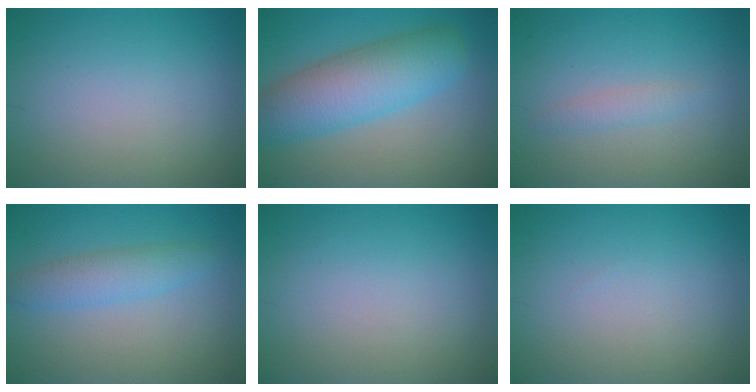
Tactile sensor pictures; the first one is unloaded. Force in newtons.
{"total": 7.5, "press": 7.5, "slide": 0.2}
{"total": 1.3, "press": 1.3, "slide": 0.0}
{"total": 3.0, "press": 3.0, "slide": 0.1}
{"total": 0.0}
{"total": 0.0}